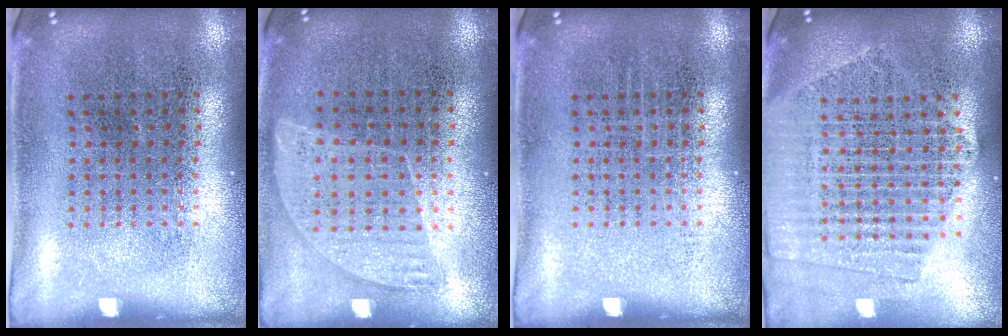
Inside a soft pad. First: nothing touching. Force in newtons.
{"total": 0.9, "press": 0.8, "slide": 0.3}
{"total": 0.0}
{"total": 2.1, "press": 1.9, "slide": 0.9}